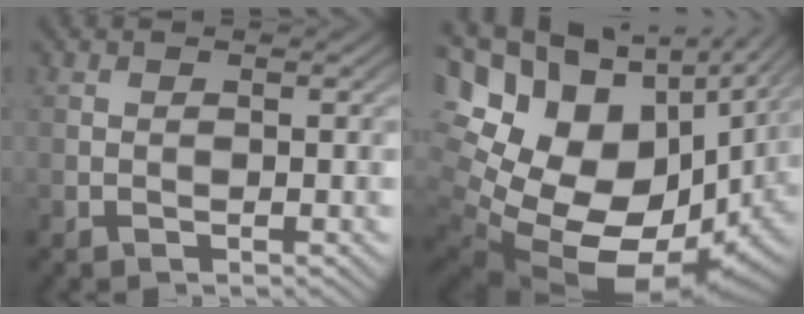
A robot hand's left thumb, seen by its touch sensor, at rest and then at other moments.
{"total": 21.2, "force": [1.2, 14.1, 15.8], "torque": [-0.302, -0.030, 0.064]}